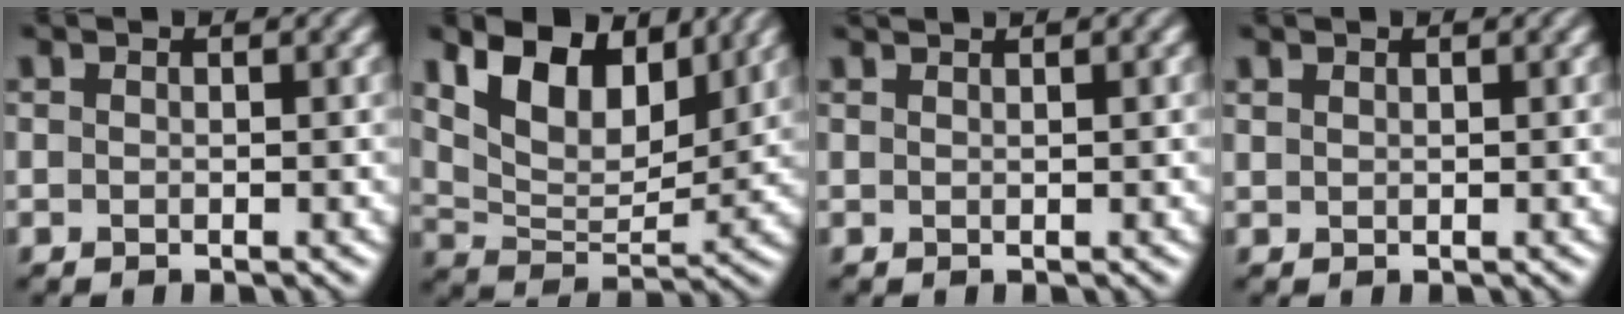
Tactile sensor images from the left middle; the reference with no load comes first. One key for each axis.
{"total": 8.8, "fx": 5.2, "fy": 4.5, "fz": 5.5, "tx": -0.106, "ty": 0.007, "tz": 0.089}
{"total": 2.0, "fx": 1.4, "fy": 0.7, "fz": 1.2, "tx": -0.001, "ty": 0.000, "tz": 0.001}
{"total": 0.6, "fx": 0.6, "fy": 0.0, "fz": -0.2, "tx": -0.001, "ty": 0.003, "tz": 0.014}